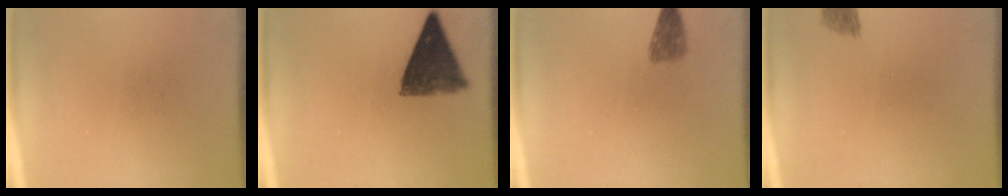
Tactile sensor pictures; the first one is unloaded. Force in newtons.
{"total": 9.6}
{"total": 2.4}
{"total": 1.9}